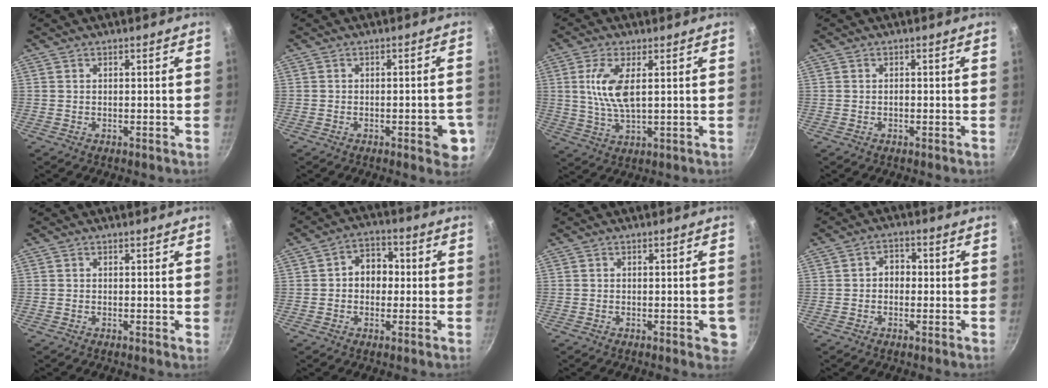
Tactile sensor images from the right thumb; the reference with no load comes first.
{"total": 6.0, "force": [-2.2, 2.3, 5.1], "torque": [-0.042, 0.010, -0.027]}
{"total": 8.1, "force": [1.7, 3.1, 7.3], "torque": [-0.151, -0.004, 0.036]}
{"total": 0.5, "force": [-0.3, 0.4, 0.3], "torque": [-0.004, 0.002, -0.007]}
{"total": 0.0}
{"total": 7.0, "force": [0.0, 5.6, 4.1], "torque": [-0.018, 0.017, -0.010]}
{"total": 3.9, "force": [-1.4, 1.5, 3.3], "torque": [-0.027, 0.003, -0.018]}
{"total": 3.4, "force": [-0.5, 2.7, 1.9], "torque": [-0.010, 0.011, -0.015]}